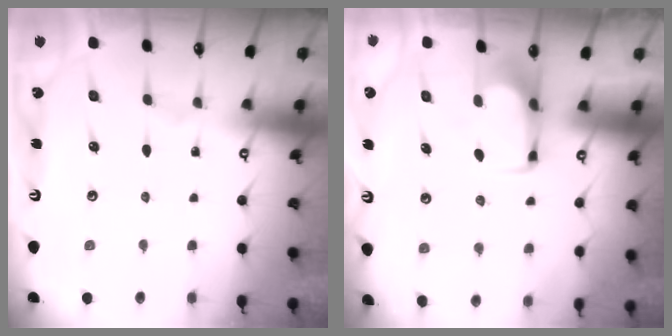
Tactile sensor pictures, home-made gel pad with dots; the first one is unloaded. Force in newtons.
{"total": 1.6, "press": 1.5, "slide": 0.4}